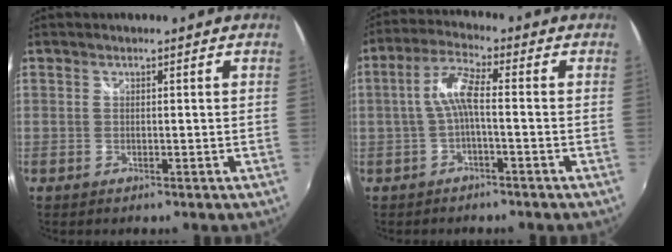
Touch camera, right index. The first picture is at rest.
{"total": 5.6, "force": [-1.0, 1.0, 5.4], "torque": [-0.117, 0.012, -0.020]}